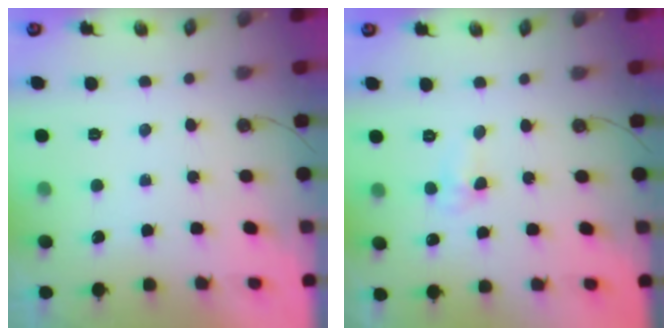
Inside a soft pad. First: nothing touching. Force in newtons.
{"total": 3.5, "press": 3.5, "slide": 0.5}